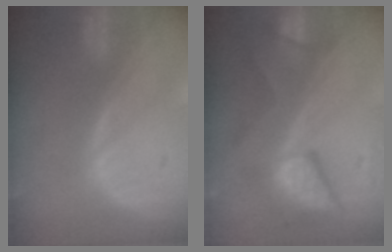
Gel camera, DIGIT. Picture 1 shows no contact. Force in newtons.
{"total": 7.8, "press": 7.8, "slide": 0.4}